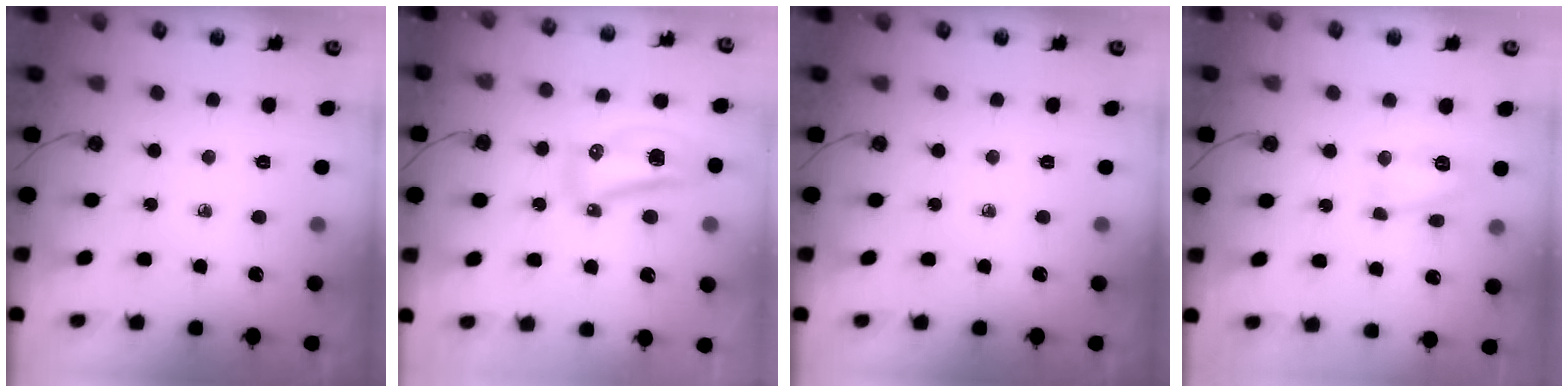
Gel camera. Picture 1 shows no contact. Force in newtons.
{"total": 19.4, "press": 12.1, "slide": 15.2}
{"total": 0.0}
{"total": 6.8, "press": 6.8, "slide": 0.3}